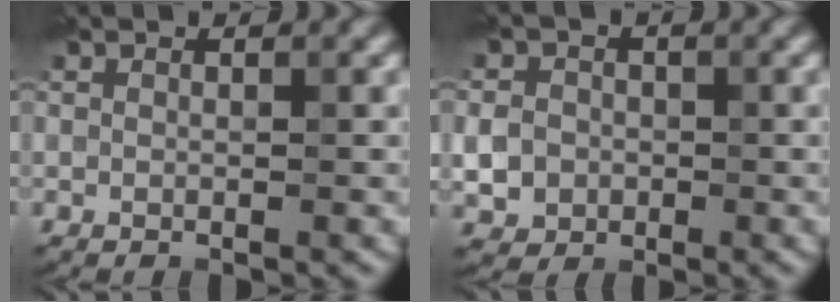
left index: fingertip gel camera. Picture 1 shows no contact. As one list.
[{"total": 3.6, "force": [-0.5, 3.3, 1.3], "torque": [-0.012, -0.001, -0.017]}]